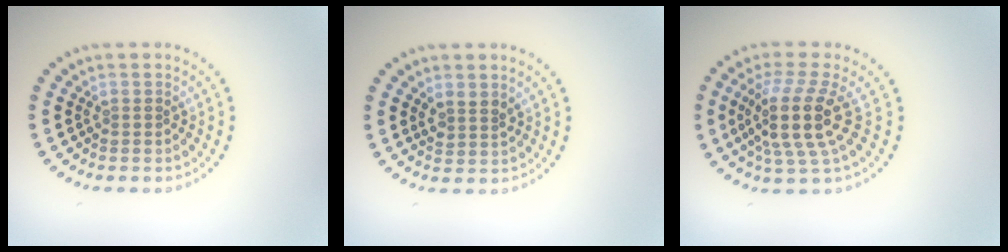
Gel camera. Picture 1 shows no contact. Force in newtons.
{"total": 1.6, "press": 1.3, "slide": 0.9}
{"total": 4.9, "press": 3.8, "slide": 3.1}